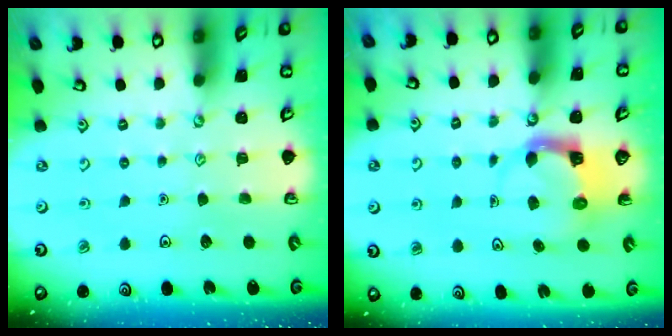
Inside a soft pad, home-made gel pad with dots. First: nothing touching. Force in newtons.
{"total": 3.9, "press": 3.9, "slide": 0.3}